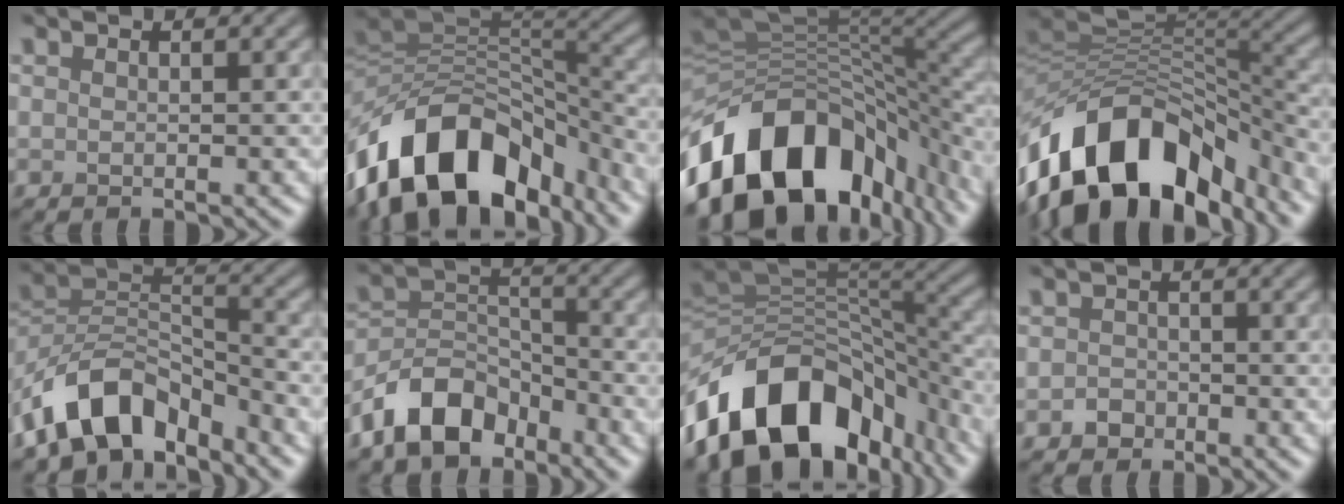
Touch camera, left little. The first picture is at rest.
{"total": 13.9, "force": [-7.8, 8.6, 7.7], "torque": [-0.133, 0.018, -0.139]}
{"total": 15.8, "force": [-7.0, 10.2, 9.7], "torque": [-0.183, 0.002, -0.111]}
{"total": 13.9, "force": [-8.0, 8.5, 7.6], "torque": [-0.134, 0.017, -0.139]}
{"total": 9.3, "force": [-6.6, 4.7, 4.5], "torque": [-0.061, 0.001, -0.133]}
{"total": 7.5, "force": [-5.1, 4.3, 3.5], "torque": [-0.055, 0.002, -0.110]}
{"total": 15.3, "force": [-7.5, 10.1, 8.7], "torque": [-0.159, 0.001, -0.120]}
{"total": 1.5, "force": [-0.9, 1.2, 0.4], "torque": [0.001, 0.003, -0.018]}